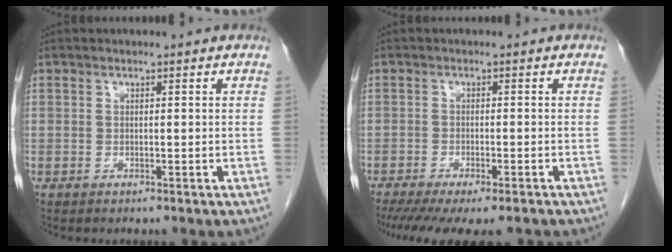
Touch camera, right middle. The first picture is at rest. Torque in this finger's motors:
{"motor_torque": [1.13, -1.01, 0.14, 0.08]}